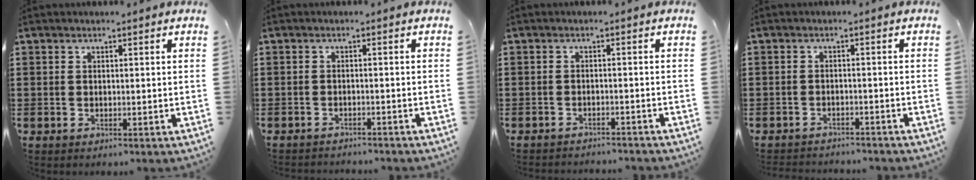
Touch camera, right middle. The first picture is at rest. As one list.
[{"total": 1.4, "force": [-1.4, 0.0, 0.0], "torque": [-0.003, 0.002, -0.029]}, {"total": 1.6, "force": [-1.6, 0.0, 0.0], "torque": [-0.005, 0.002, -0.035]}, {"total": 2.1, "force": [-2.0, 0.2, -0.3], "torque": [-0.001, 0.002, -0.047]}]